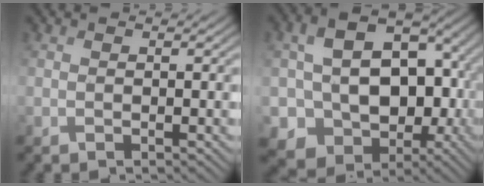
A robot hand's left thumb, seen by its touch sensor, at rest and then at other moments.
{"total": 15.9, "force": [-1.8, 12.0, 10.3], "torque": [-0.172, -0.034, -0.008]}